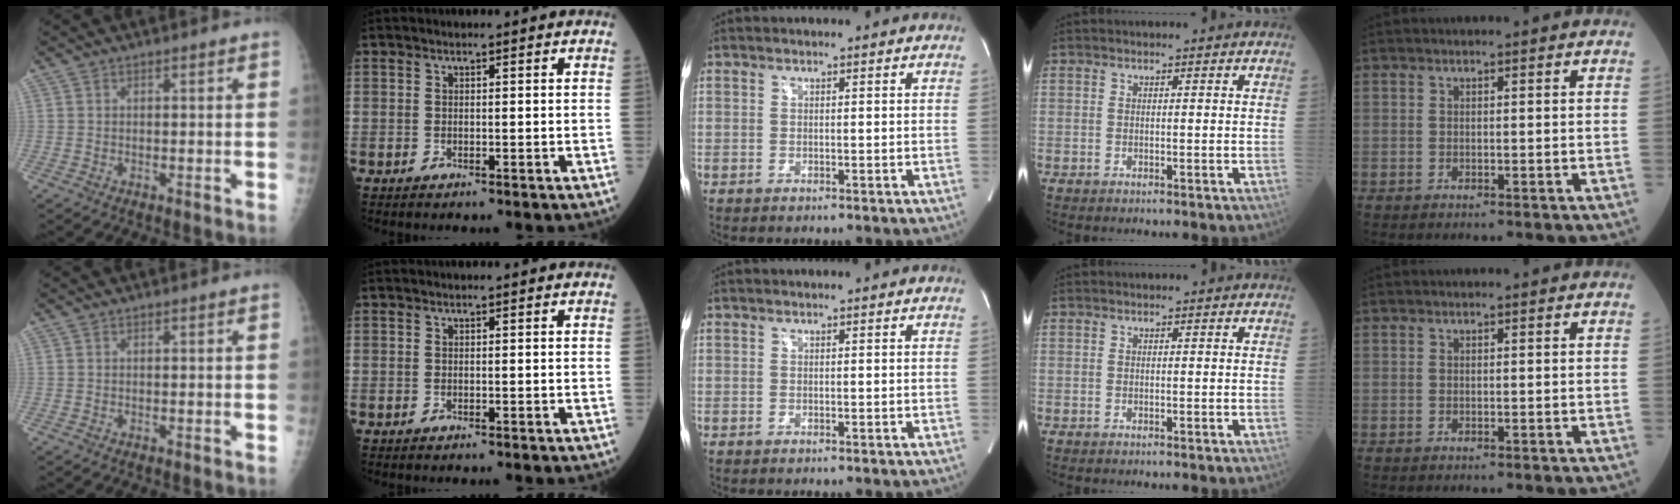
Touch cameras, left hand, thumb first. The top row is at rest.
{}